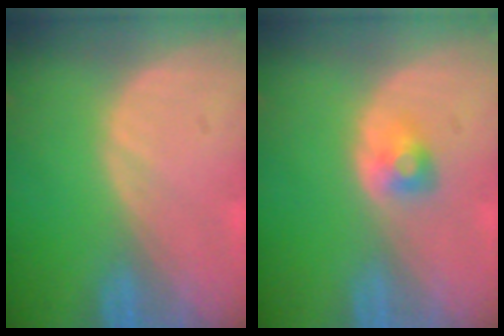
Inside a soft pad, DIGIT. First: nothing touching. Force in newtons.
{"total": 2.4, "press": 2.2, "slide": 0.7}